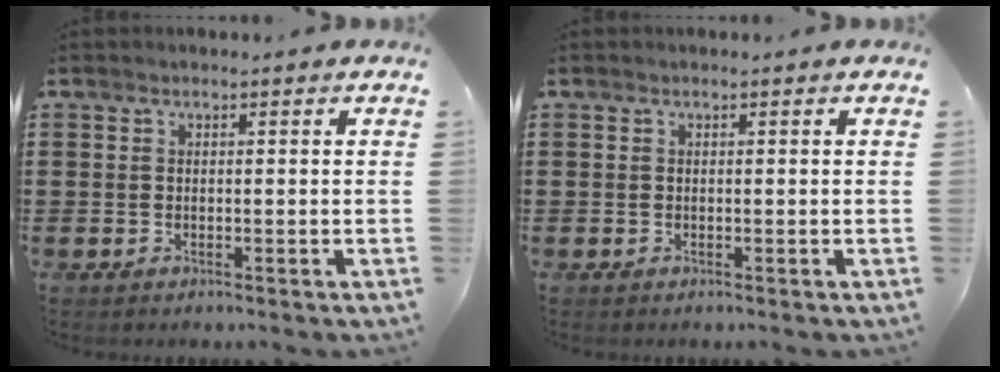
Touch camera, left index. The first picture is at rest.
{"total": 0.0}